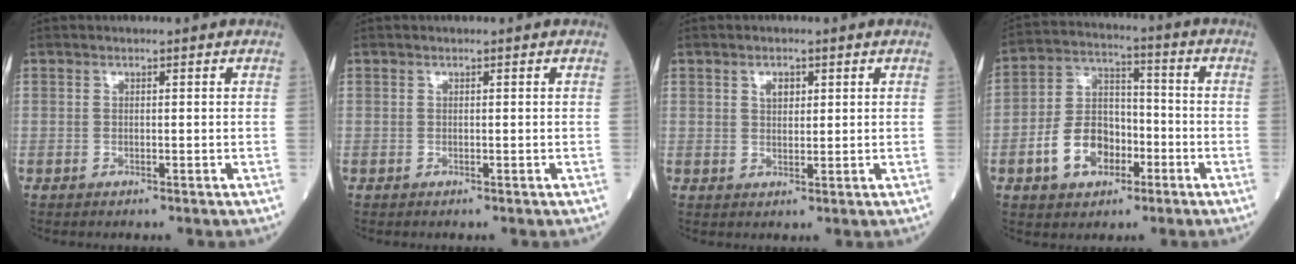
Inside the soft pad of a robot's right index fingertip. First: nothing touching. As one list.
[{"total": 0.0}, {"total": 2.3, "force": [1.0, 1.3, 1.5], "torque": [-0.025, 0.002, 0.018]}, {"total": 10.0, "force": [-3.8, 6.6, 6.4], "torque": [-0.141, 0.021, -0.066]}]